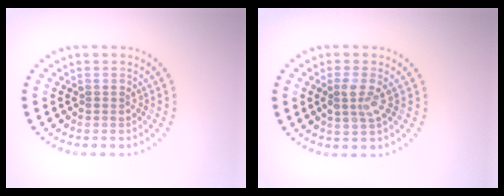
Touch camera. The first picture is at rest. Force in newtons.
{"total": 2.4, "press": 2.2, "slide": 0.9}